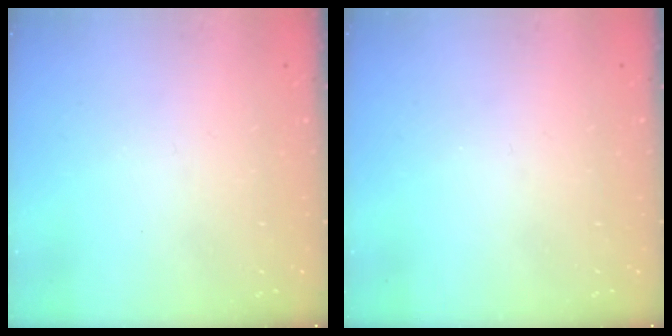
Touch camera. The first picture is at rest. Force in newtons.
{"total": 0.0}